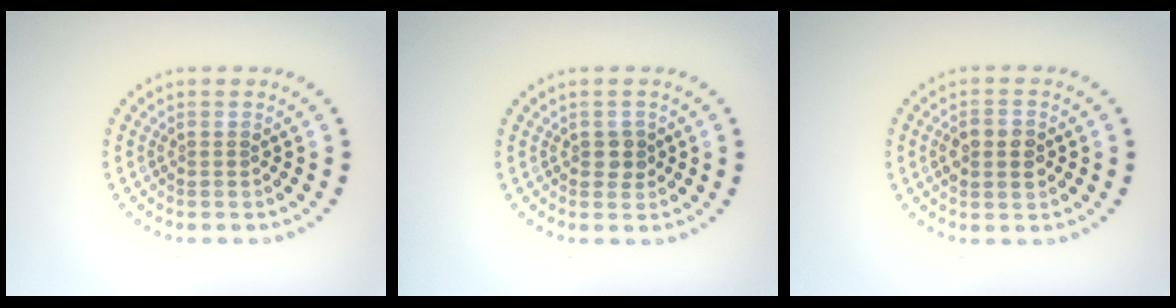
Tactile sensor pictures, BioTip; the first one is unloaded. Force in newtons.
{"total": 1.3, "press": 1.3, "slide": 0.3}
{"total": 3.0, "press": 3.0, "slide": 0.1}